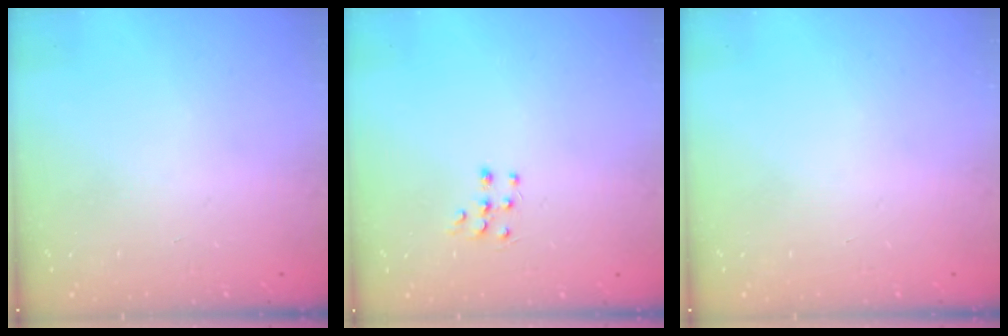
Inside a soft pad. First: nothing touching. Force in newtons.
{"total": 6.4, "press": 6.3, "slide": 0.8}
{"total": 0.0}